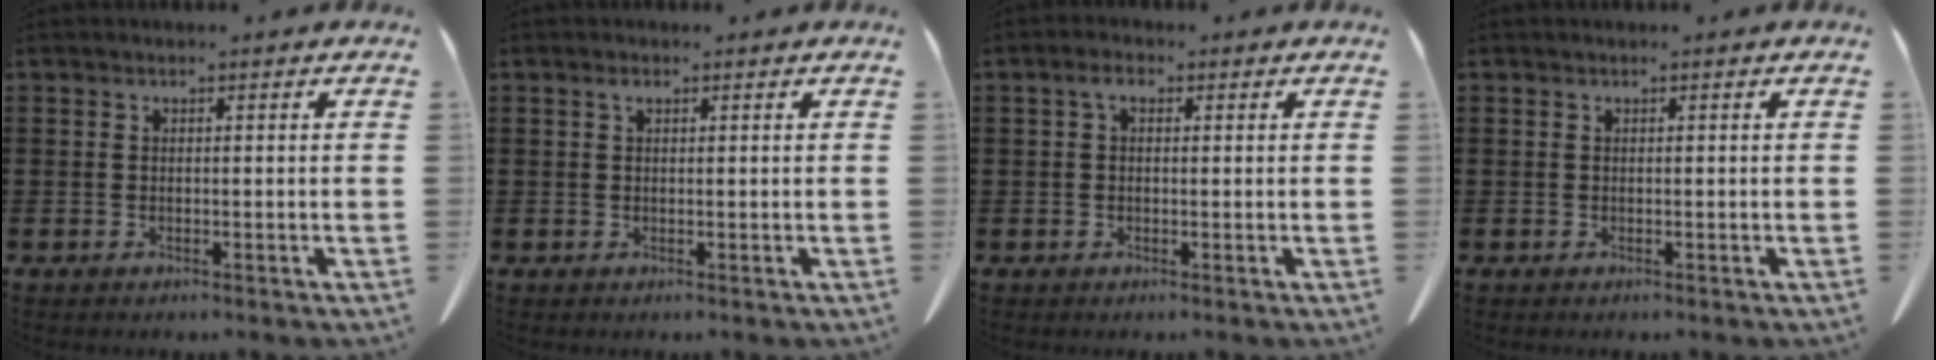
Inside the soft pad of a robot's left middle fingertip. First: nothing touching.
{"total": 1.1, "force": [0.4, 0.5, 0.9], "torque": [-0.013, 0.001, 0.006]}
{"total": 2.2, "force": [0.5, 1.3, 1.8], "torque": [-0.039, 0.009, 0.007]}
{"total": 0.0}